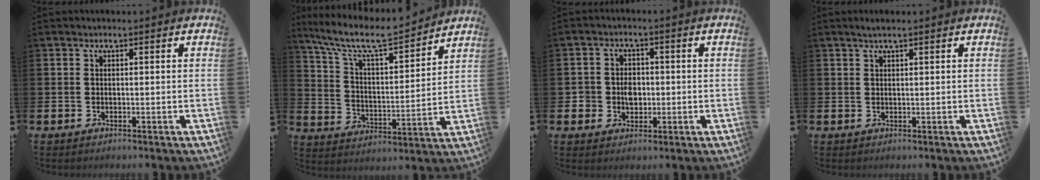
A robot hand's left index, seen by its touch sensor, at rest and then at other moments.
{"total": 9.6, "force": [8.4, 2.0, 4.1], "torque": [-0.112, -0.054, 0.144]}
{"total": 3.4, "force": [-0.2, 3.0, 1.5], "torque": [-0.029, 0.006, -0.011]}
{"total": 1.4, "force": [1.1, 0.1, 0.9], "torque": [-0.013, 0.001, 0.017]}